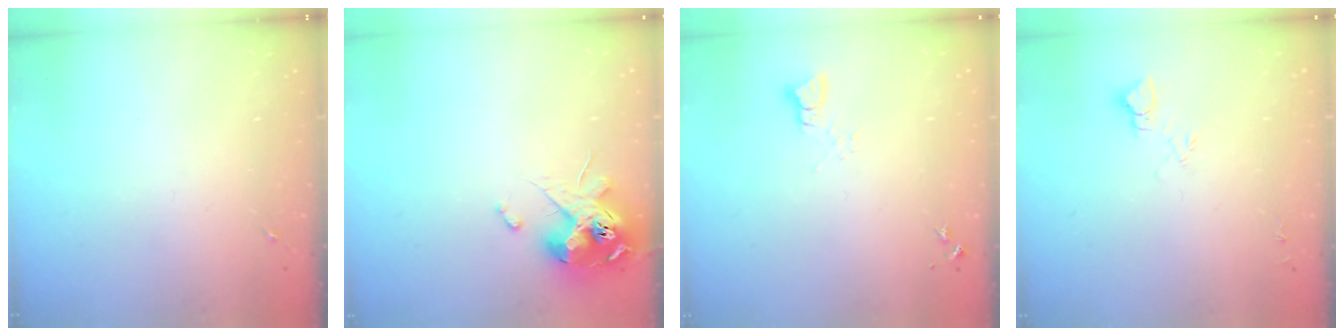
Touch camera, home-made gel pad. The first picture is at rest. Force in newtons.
{"total": 14.1, "press": 14.0, "slide": 1.7}
{"total": 2.5, "press": 2.5, "slide": 0.1}
{"total": 3.7, "press": 3.7, "slide": 0.4}